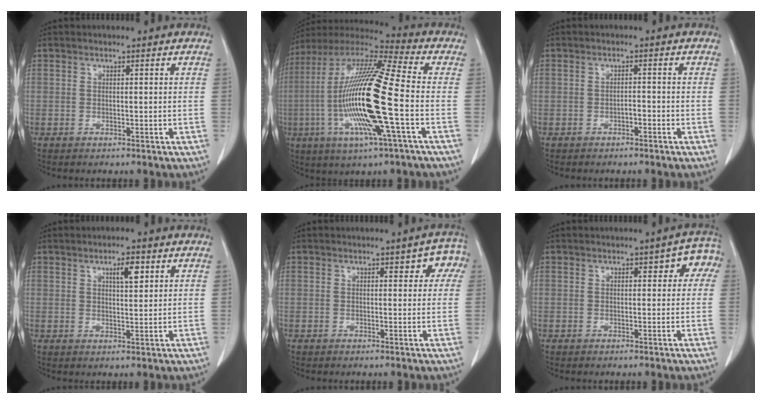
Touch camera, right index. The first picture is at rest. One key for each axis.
{"total": 20.7, "fx": -3.8, "fy": 1.1, "fz": 20.3, "tx": -0.419, "ty": -0.013, "tz": -0.082}
{"total": 1.1, "fx": -0.7, "fy": 0.3, "fz": 0.8, "tx": -0.015, "ty": 0.001, "tz": -0.013}
{"total": 3.6, "fx": 1.7, "fy": 0.9, "fz": 3.0, "tx": -0.050, "ty": -0.001, "tz": 0.027}
{"total": 3.8, "fx": 1.4, "fy": 2.0, "fz": 2.9, "tx": -0.018, "ty": 0.014, "tz": 0.009}
{"total": 4.3, "fx": 1.2, "fy": 2.0, "fz": 3.6, "tx": -0.033, "ty": 0.024, "tz": 0.008}